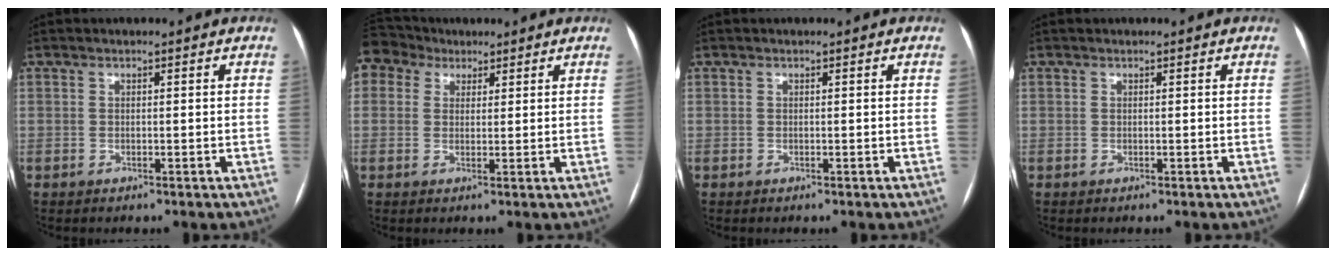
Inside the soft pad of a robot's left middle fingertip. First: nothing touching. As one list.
[{"total": 5.7, "force": [3.8, 4.1, 1.1], "torque": [-0.031, 0.037, 0.074]}, {"total": 0.0}, {"total": 0.0}]